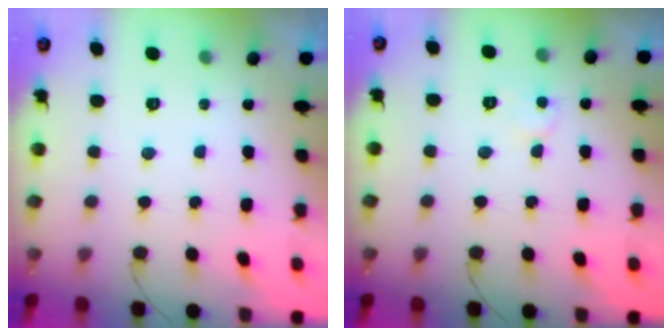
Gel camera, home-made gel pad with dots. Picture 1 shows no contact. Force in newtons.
{"total": 5.6, "press": 5.6, "slide": 0.4}